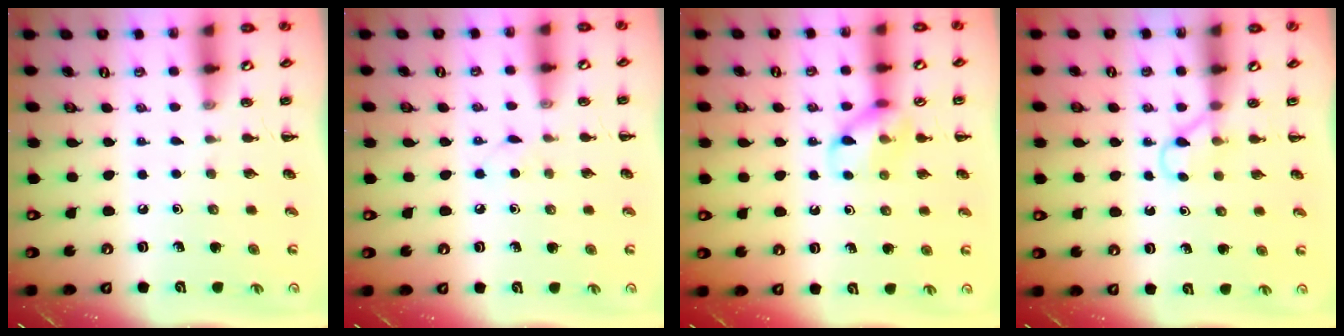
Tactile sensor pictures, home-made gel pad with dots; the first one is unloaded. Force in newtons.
{"total": 2.9, "press": 2.8, "slide": 1.0}
{"total": 10.7, "press": 10.7, "slide": 0.9}
{"total": 2.9, "press": 2.8, "slide": 0.9}